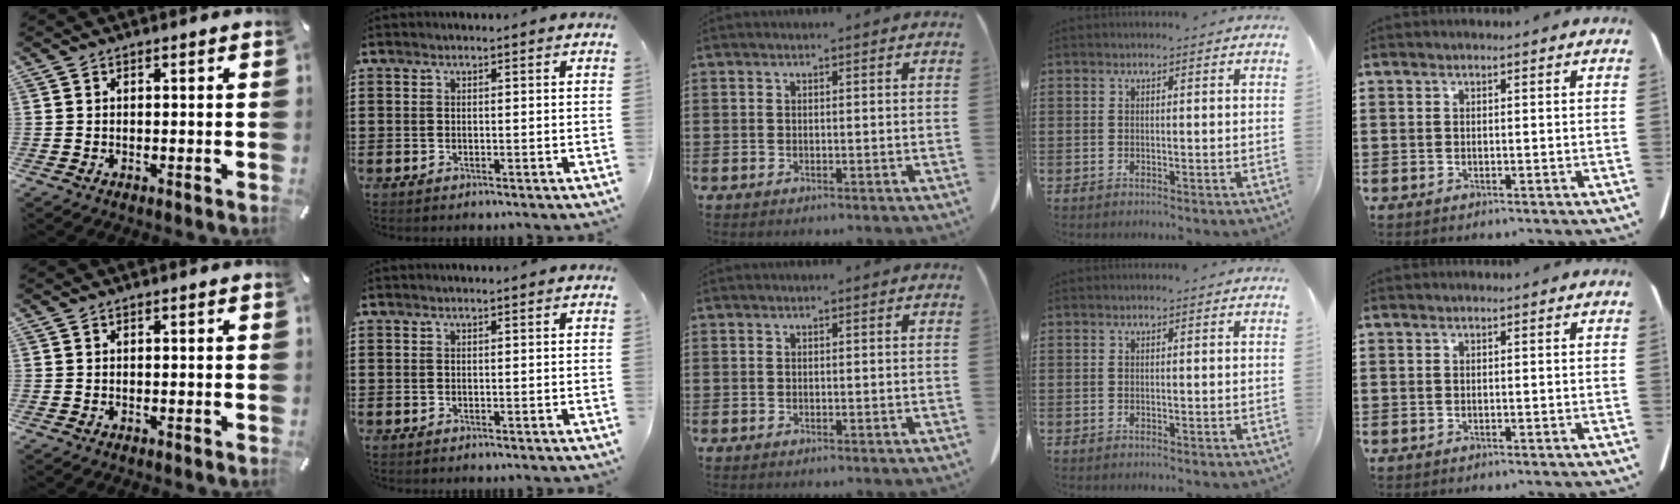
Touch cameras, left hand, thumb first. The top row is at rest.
{}